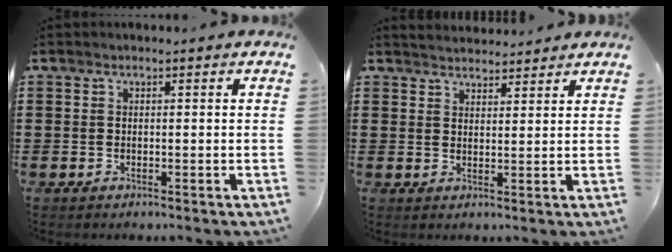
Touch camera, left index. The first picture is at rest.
{"total": 2.5, "force": [2.5, 0.2, -0.2], "torque": [-0.003, -0.003, 0.047]}